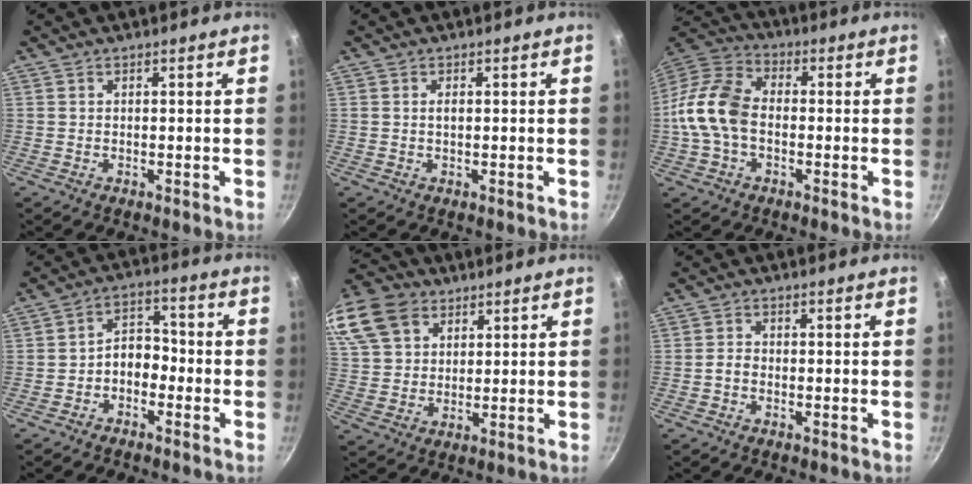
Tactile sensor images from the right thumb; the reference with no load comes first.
{"total": 1.0, "force": [0.1, 0.5, 0.8], "torque": [-0.014, 0.001, 0.002]}
{"total": 12.8, "force": [-1.6, 8.6, 9.3], "torque": [-0.166, 0.036, -0.050]}
{"total": 5.6, "force": [-2.2, 3.9, 3.3], "torque": [-0.025, 0.038, -0.045]}
{"total": 21.0, "force": [11.1, 14.9, 9.7], "torque": [-0.234, 0.022, 0.213]}
{"total": 1.6, "force": [-0.7, 1.1, 0.9], "torque": [-0.015, 0.013, -0.014]}